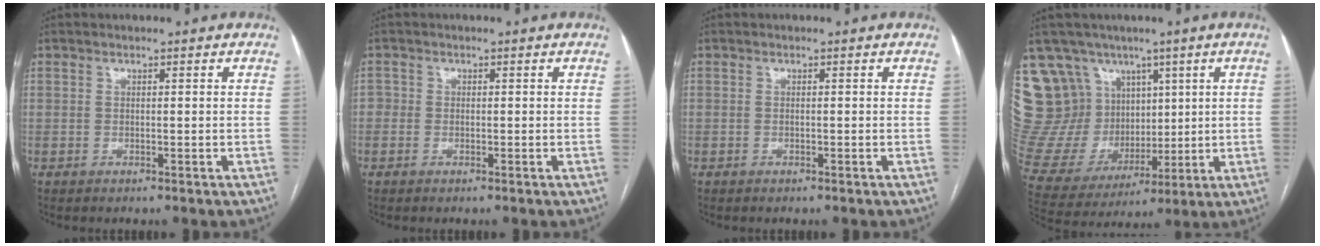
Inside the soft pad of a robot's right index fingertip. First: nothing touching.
{"total": 1.3, "force": [-0.2, 1.2, 0.4], "torque": [0.001, 0.006, -0.005]}
{"total": 0.0}
{"total": 20.9, "force": [10.5, 16.5, 7.4], "torque": [-0.181, 0.062, 0.220]}